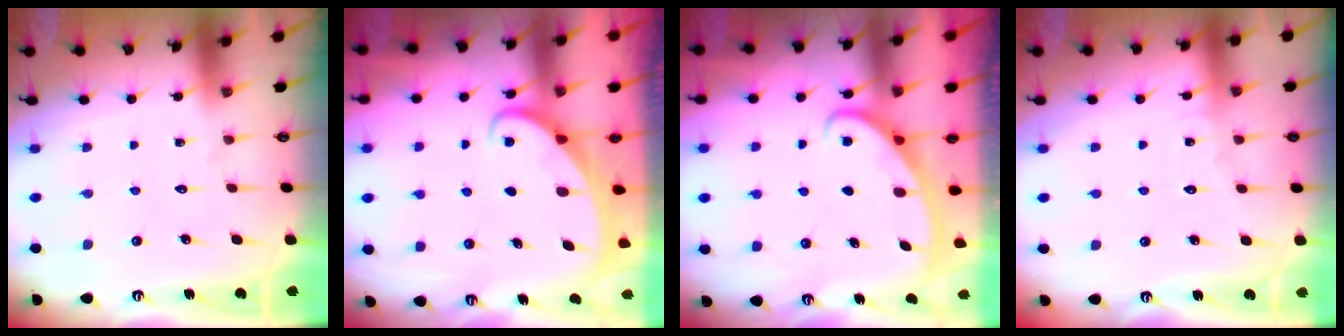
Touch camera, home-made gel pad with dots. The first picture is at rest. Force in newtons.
{"total": 2.0, "press": 2.0, "slide": 0.2}
{"total": 3.0, "press": 3.0, "slide": 0.4}
{"total": 3.5, "press": 3.5, "slide": 0.3}